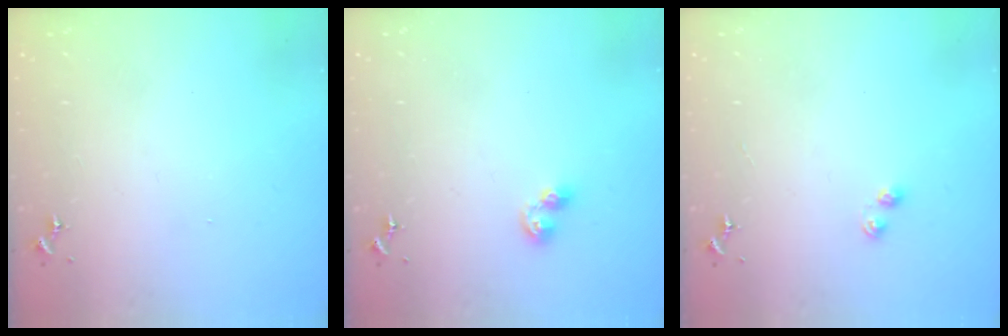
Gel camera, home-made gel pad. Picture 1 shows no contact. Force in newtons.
{"total": 5.3, "press": 5.3, "slide": 0.5}
{"total": 3.7, "press": 3.6, "slide": 0.4}